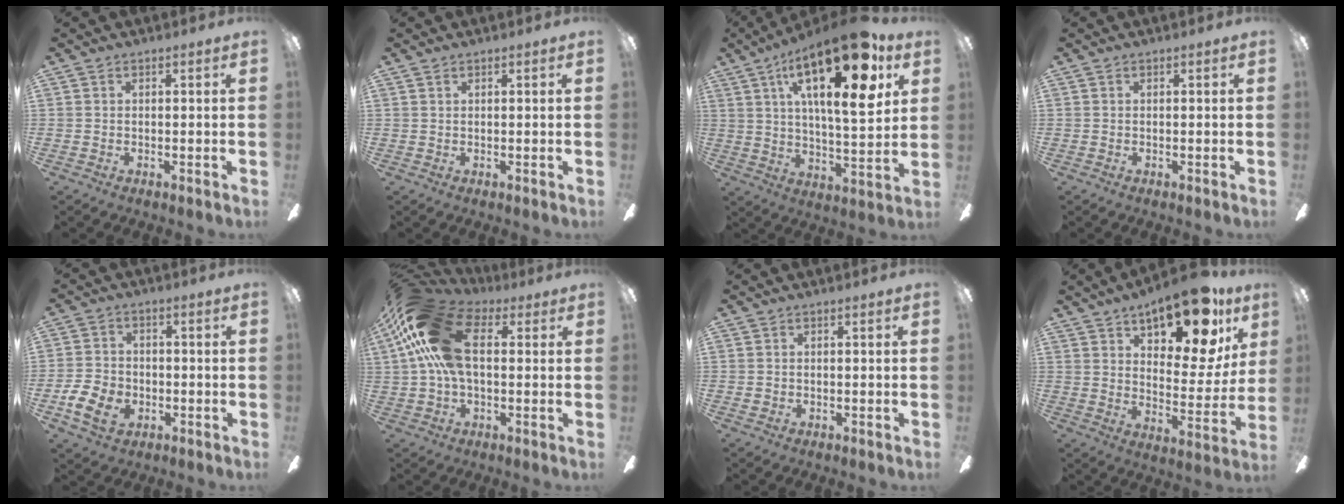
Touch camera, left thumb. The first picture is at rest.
{"total": 0.9, "force": [0.6, 0.5, 0.4], "torque": [-0.009, 0.002, 0.011]}
{"total": 25.1, "force": [12.0, 8.8, 20.3], "torque": [-0.309, -0.045, 0.181]}
{"total": 0.0}
{"total": 9.3, "force": [-3.3, 6.8, 5.4], "torque": [-0.117, 0.014, -0.061]}
{"total": 21.5, "force": [5.1, 12.7, 16.6], "torque": [-0.345, 0.015, 0.088]}
{"total": 0.7, "force": [0.1, 0.6, 0.1], "torque": [-0.001, 0.005, 0.001]}
{"total": 18.3, "force": [12.4, 7.3, 11.4], "torque": [-0.164, -0.071, 0.204]}